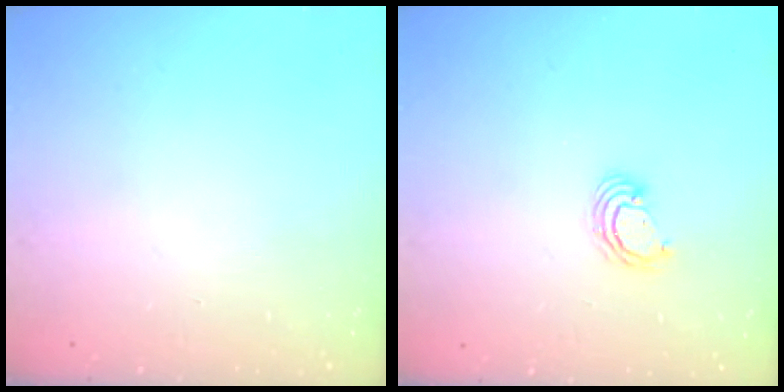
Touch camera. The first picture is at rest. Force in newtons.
{"total": 3.8, "press": 3.8, "slide": 0.2}